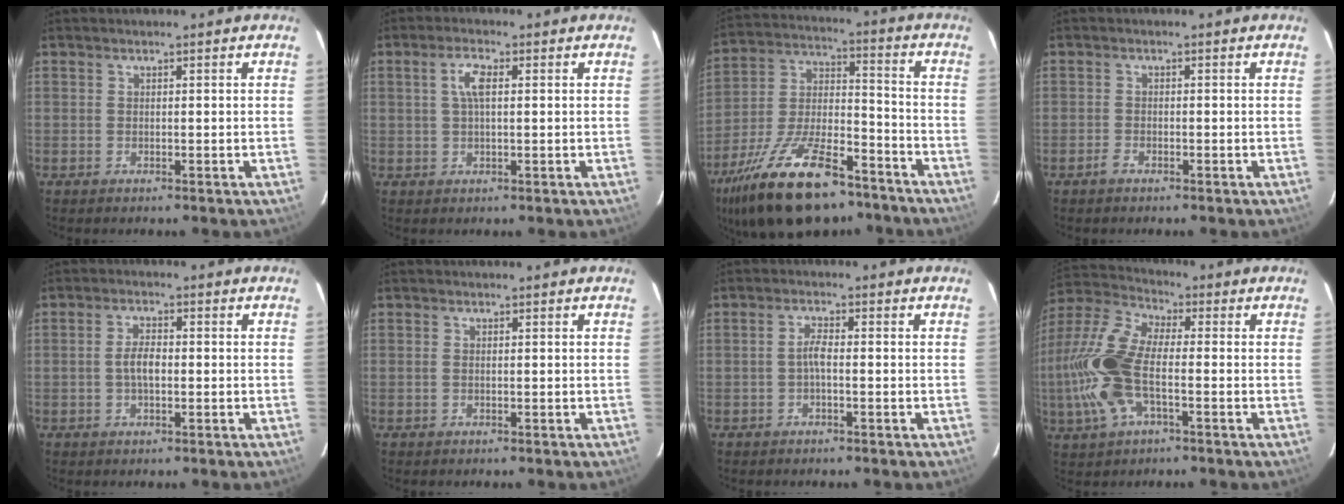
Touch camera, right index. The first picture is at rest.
{"total": 3.6, "force": [0.8, 1.2, 3.3], "torque": [-0.067, 0.008, 0.017]}
{"total": 24.7, "force": [-16.6, 9.8, 15.4], "torque": [-0.302, -0.013, -0.269]}
{"total": 1.5, "force": [-1.1, 0.6, 0.7], "torque": [-0.018, 0.000, -0.024]}
{"total": 3.3, "force": [-0.5, 1.4, 3.0], "torque": [-0.061, 0.006, -0.007]}
{"total": 0.5, "force": [0.0, 0.2, 0.5], "torque": [-0.013, 0.000, -0.002]}
{"total": 2.0, "force": [-0.7, 0.3, 1.8], "torque": [-0.038, 0.007, -0.015]}
{"total": 16.5, "force": [-2.8, 7.4, 14.4], "torque": [-0.322, 0.006, -0.063]}